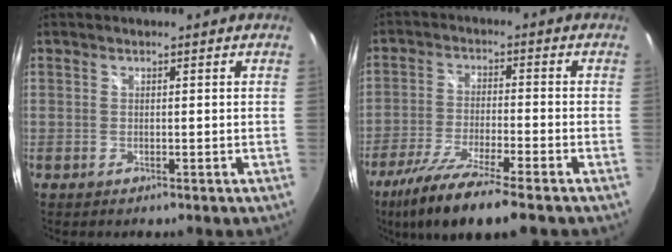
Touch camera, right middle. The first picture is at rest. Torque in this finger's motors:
{"motor_torque": [1.13, -1.01, 0.54, 0.11]}